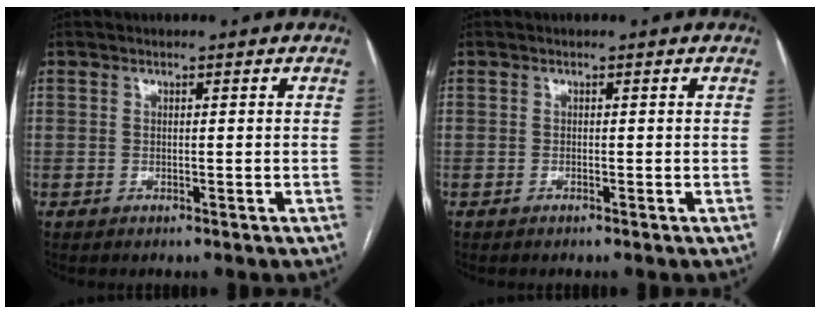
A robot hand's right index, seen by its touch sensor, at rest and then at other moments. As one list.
[{"total": 0.0}]